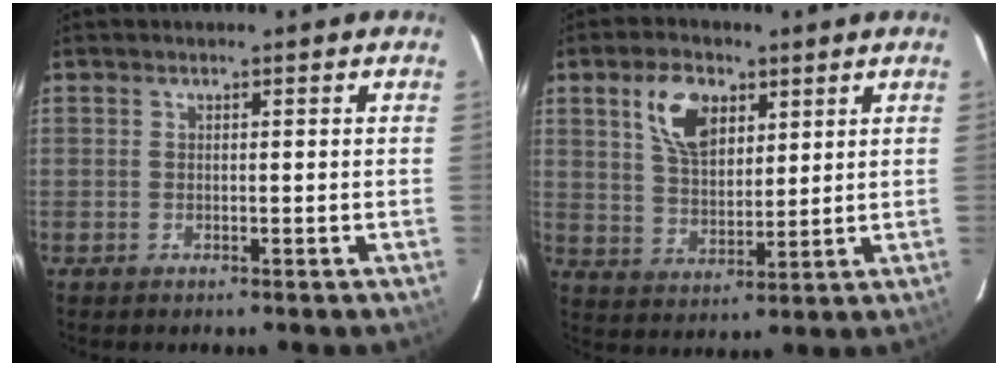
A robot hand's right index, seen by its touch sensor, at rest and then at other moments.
{"total": 9.7, "force": [4.5, 5.5, 6.5], "torque": [-0.121, 0.014, 0.087]}